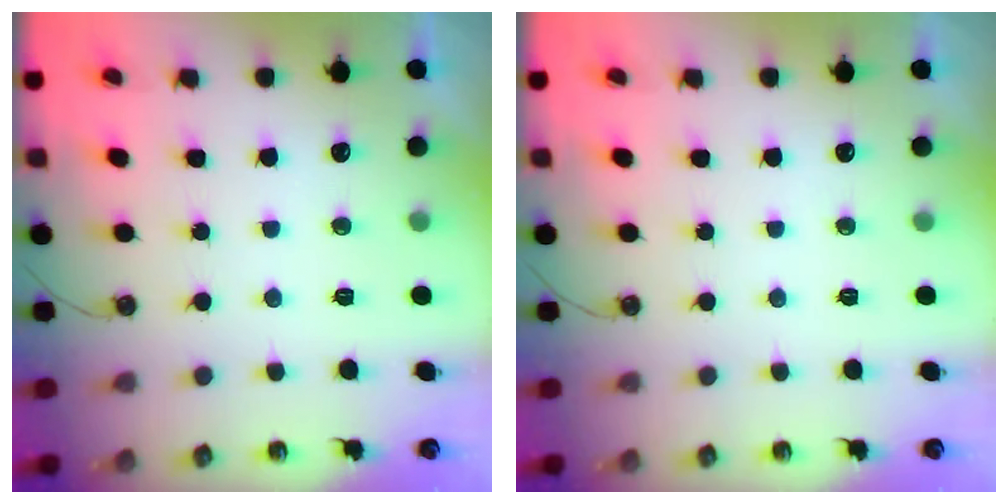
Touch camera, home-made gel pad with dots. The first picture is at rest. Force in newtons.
{"total": 0.0}